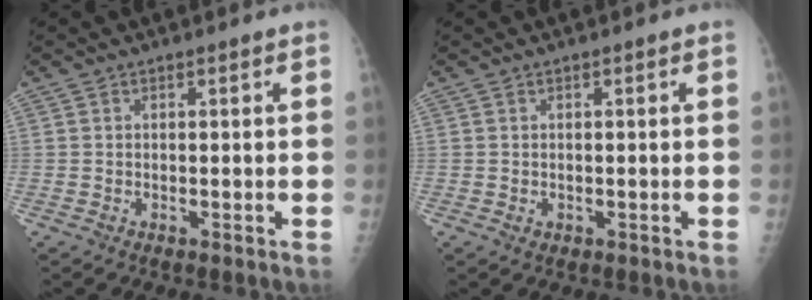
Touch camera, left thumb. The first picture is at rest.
{"total": 0.8, "force": [-0.1, 0.7, 0.4], "torque": [-0.004, 0.000, 0.002]}